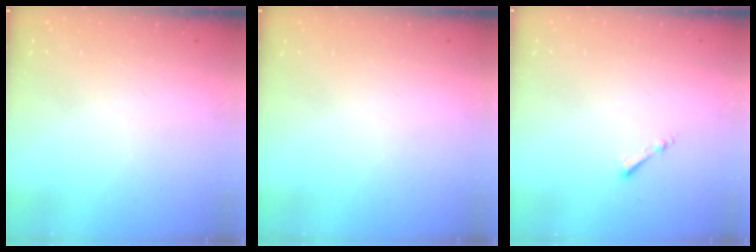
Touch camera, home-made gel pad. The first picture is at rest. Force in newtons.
{"total": 0.0}
{"total": 1.3, "press": 1.2, "slide": 0.3}